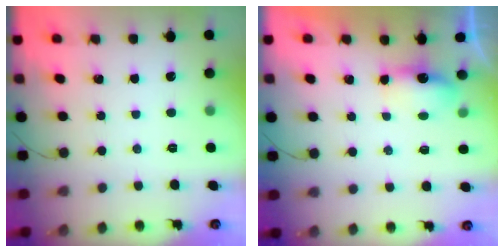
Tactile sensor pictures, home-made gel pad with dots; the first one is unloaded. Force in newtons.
{"total": 5.2, "press": 5.0, "slide": 1.3}